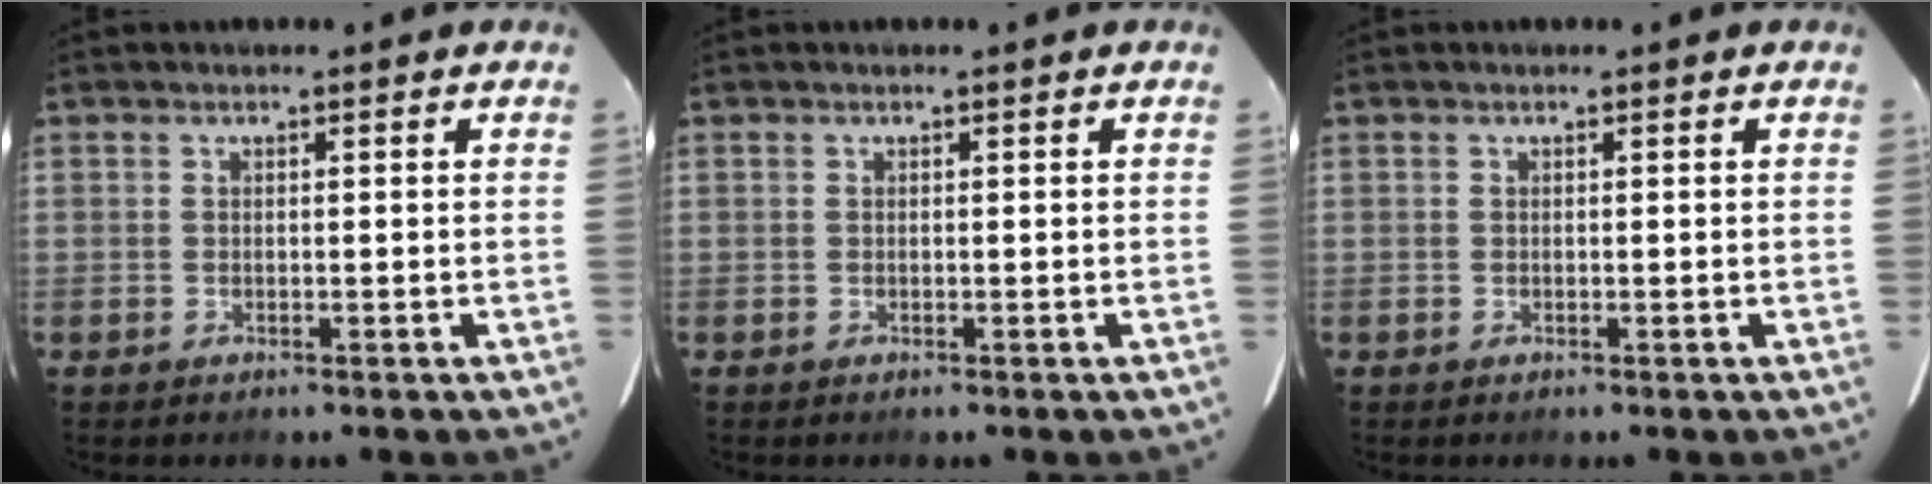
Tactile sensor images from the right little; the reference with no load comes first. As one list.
[{"total": 0.0}, {"total": 0.0}]